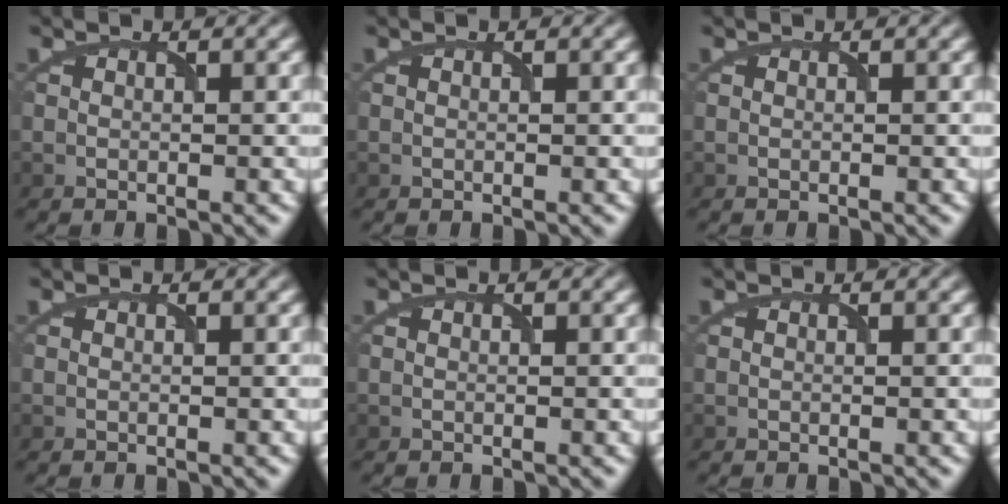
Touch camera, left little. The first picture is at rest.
{"total": 0.0}
{"total": 0.0}
{"total": 0.0}
{"total": 0.0}
{"total": 0.0}